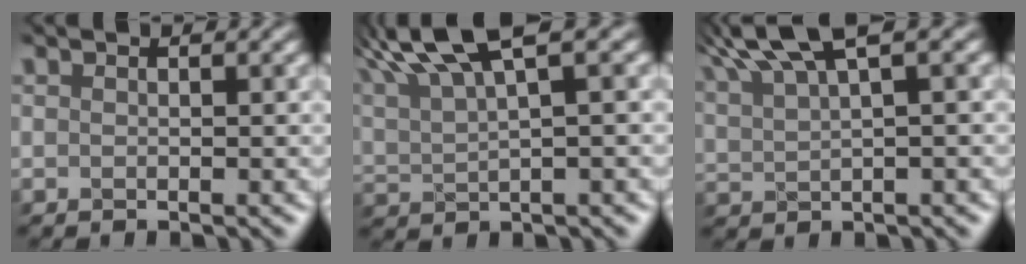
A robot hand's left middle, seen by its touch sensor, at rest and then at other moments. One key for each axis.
{"total": 7.4, "fx": 4.9, "fy": 1.4, "fz": 5.3, "tx": -0.120, "ty": 0.028, "tz": 0.114}
{"total": 6.0, "fx": 4.1, "fy": 1.1, "fz": 4.2, "tx": -0.101, "ty": 0.026, "tz": 0.102}